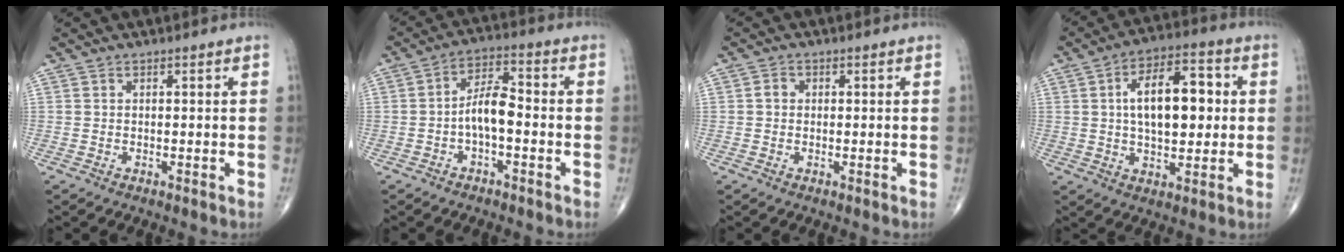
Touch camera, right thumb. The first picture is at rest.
{"total": 6.5, "force": [-1.7, 2.8, 5.7], "torque": [-0.095, 0.032, -0.035]}
{"total": 1.5, "force": [0.0, 1.3, 0.7], "torque": [-0.006, 0.005, -0.002]}
{"total": 14.2, "force": [1.7, 7.3, 12.1], "torque": [-0.171, 0.015, 0.024]}